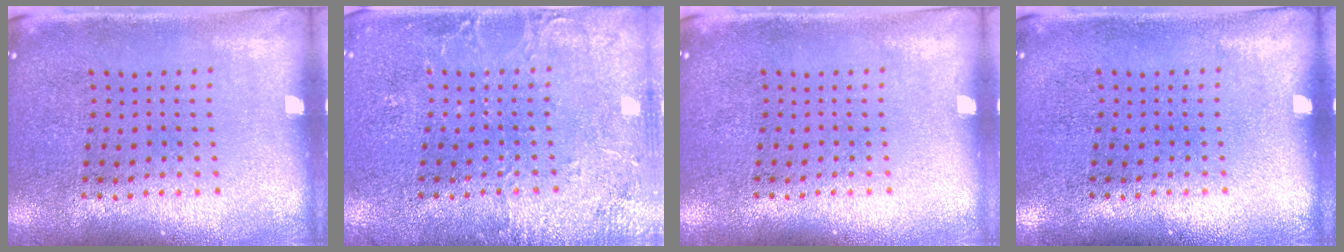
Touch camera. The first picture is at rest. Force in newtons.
{"total": 2.9, "press": 2.9, "slide": 0.4}
{"total": 0.0}
{"total": 0.0}